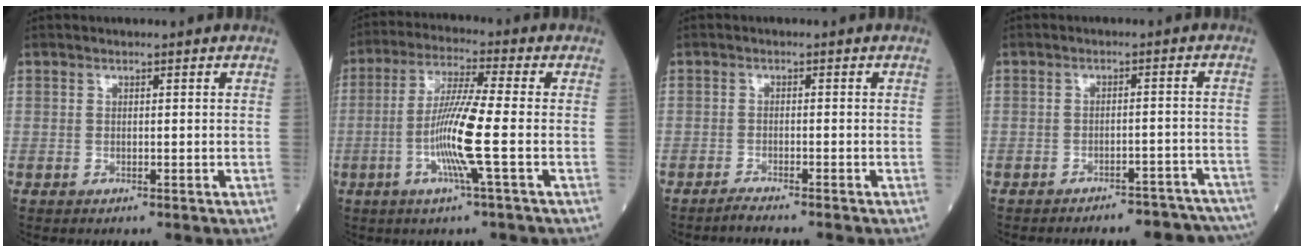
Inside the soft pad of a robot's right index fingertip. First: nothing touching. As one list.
[{"total": 9.6, "force": [-2.2, -1.1, 9.3], "torque": [-0.183, -0.010, -0.046]}, {"total": 2.3, "force": [-2.1, -0.5, 0.8], "torque": [-0.013, 0.000, -0.031]}, {"total": 12.0, "force": [-11.2, 2.4, 3.6], "torque": [-0.023, 0.017, -0.119]}]